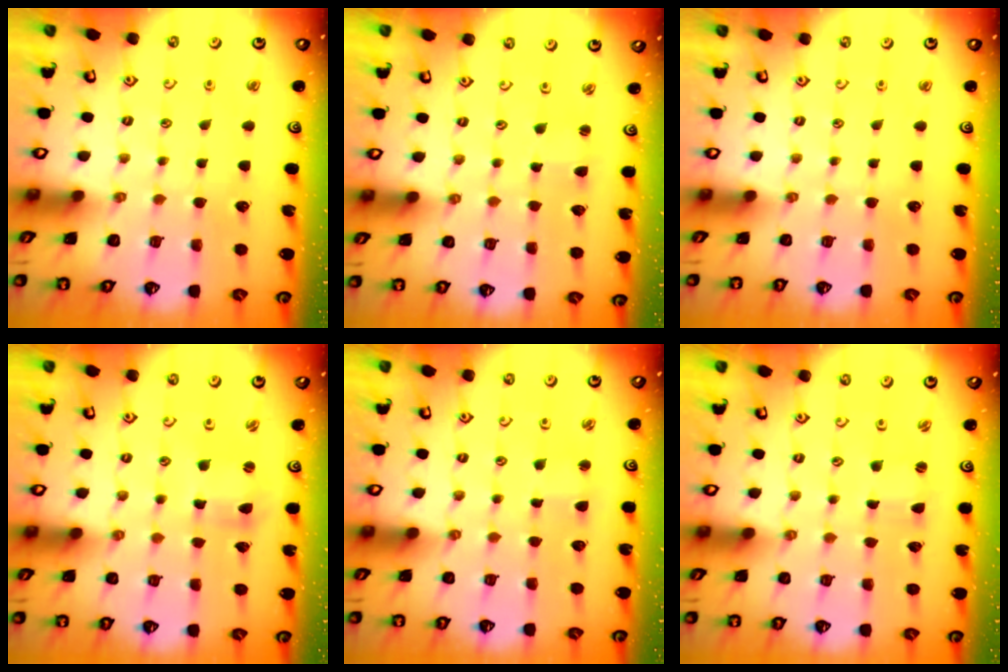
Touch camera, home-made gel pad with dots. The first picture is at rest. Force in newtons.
{"total": 2.1, "press": 2.1, "slide": 0.2}
{"total": 0.0}
{"total": 2.3, "press": 2.3, "slide": 0.3}
{"total": 2.0, "press": 2.0, "slide": 0.3}
{"total": 0.0}